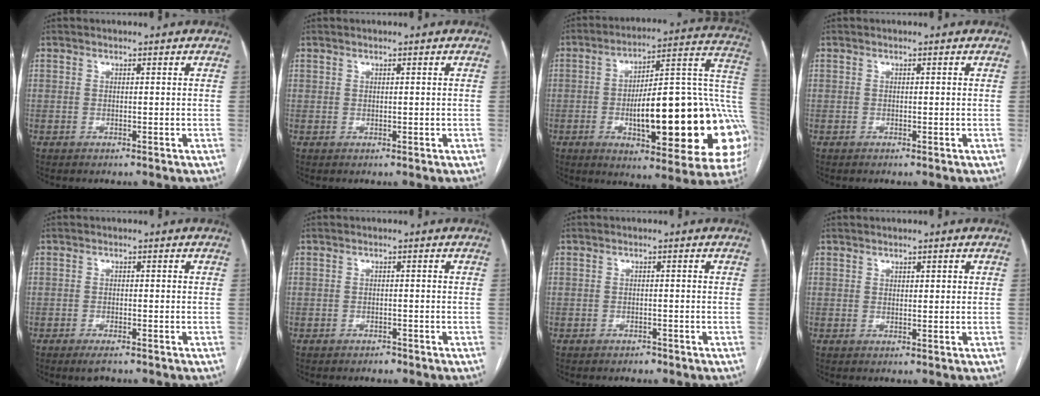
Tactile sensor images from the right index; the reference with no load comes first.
{"total": 0.0}
{"total": 28.9, "force": [-5.0, 7.1, 27.5], "torque": [-0.293, 0.022, -0.065]}
{"total": 0.0}
{"total": 2.5, "force": [-1.8, 0.8, 1.6], "torque": [-0.029, -0.003, -0.027]}
{"total": 1.3, "force": [-1.1, 0.6, 0.4], "torque": [-0.009, 0.001, -0.016]}
{"total": 1.3, "force": [-1.1, 0.8, 0.3], "torque": [-0.008, 0.002, -0.016]}
{"total": 1.4, "force": [0.6, 0.6, 1.1], "torque": [-0.016, 0.003, 0.008]}